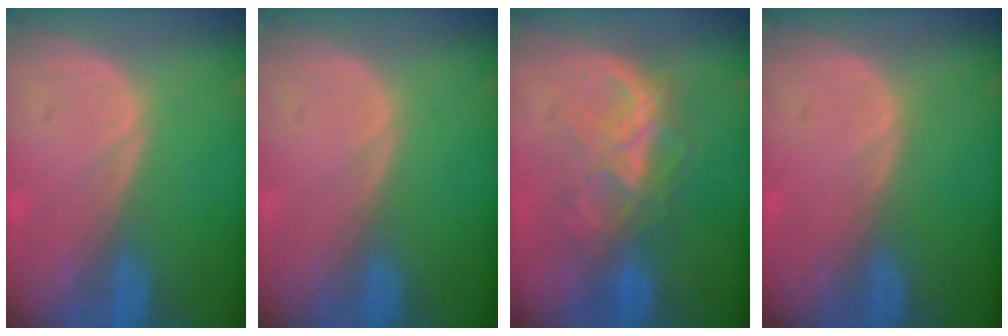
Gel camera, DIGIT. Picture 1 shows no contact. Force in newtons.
{"total": 0.0}
{"total": 6.4, "press": 6.3, "slide": 0.7}
{"total": 0.0}